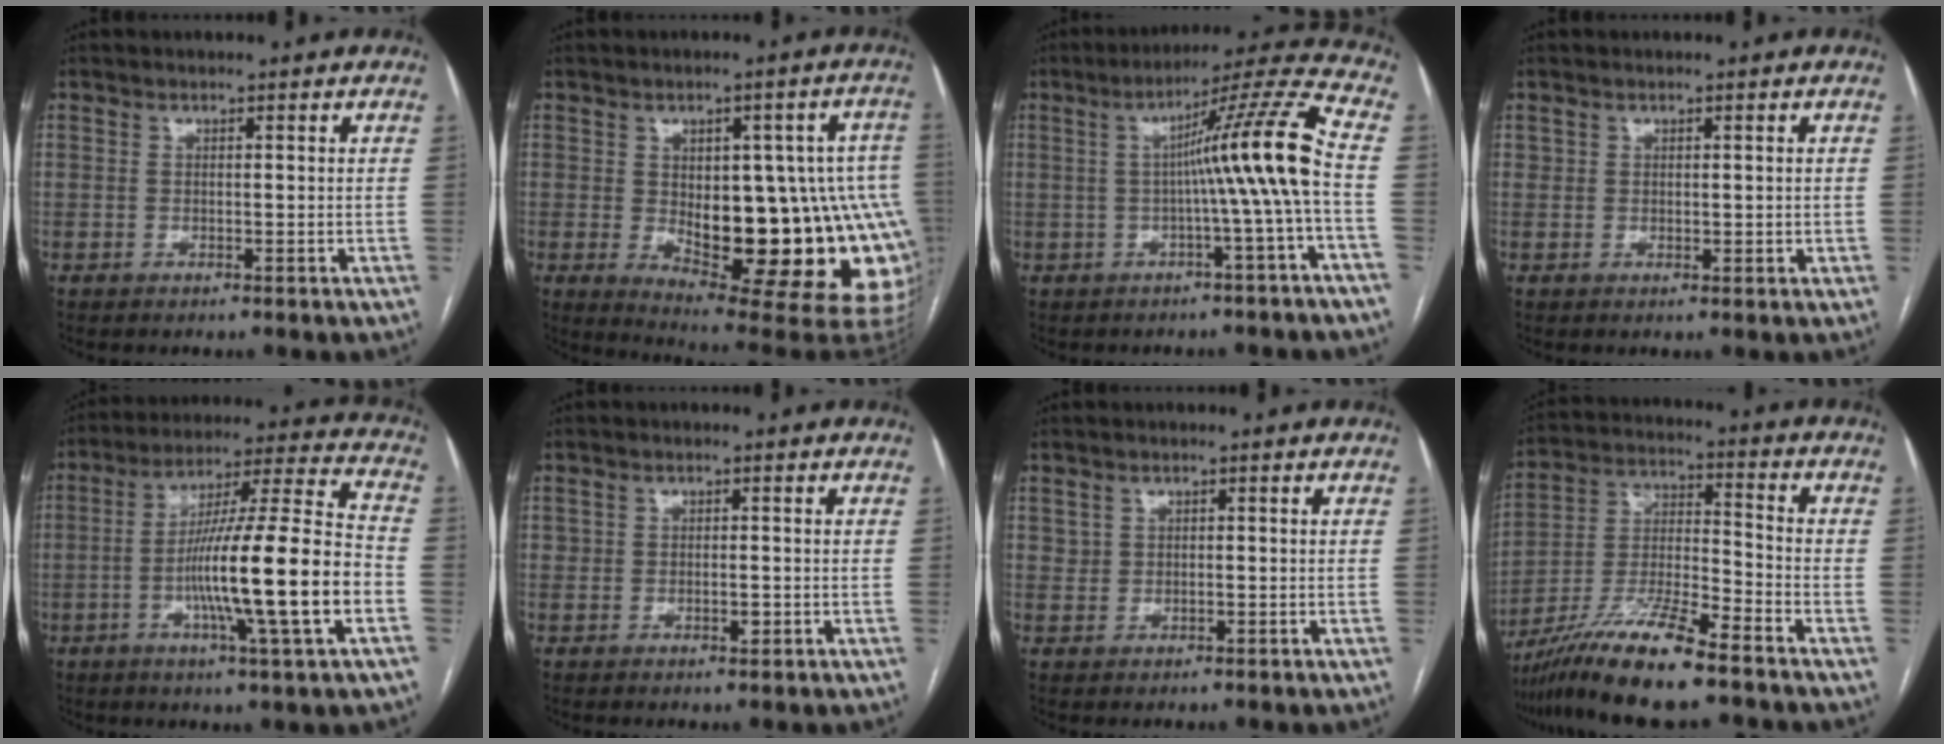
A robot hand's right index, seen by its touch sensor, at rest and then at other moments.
{"total": 24.0, "force": [-2.4, 9.0, 22.2], "torque": [-0.222, 0.014, -0.006]}
{"total": 12.0, "force": [-1.0, -2.2, 11.8], "torque": [-0.170, 0.018, -0.019]}
{"total": 1.5, "force": [0.5, 1.3, 0.5], "torque": [-0.011, 0.004, 0.013]}
{"total": 19.4, "force": [-4.8, -0.2, 18.8], "torque": [-0.306, 0.001, -0.083]}
{"total": 1.5, "force": [-0.3, 1.0, 1.1], "torque": [-0.020, 0.004, 0.000]}
{"total": 1.2, "force": [0.5, 1.1, 0.0], "torque": [0.001, 0.005, 0.009]}
{"total": 14.8, "force": [-10.9, 1.0, 9.9], "torque": [-0.197, -0.021, -0.200]}